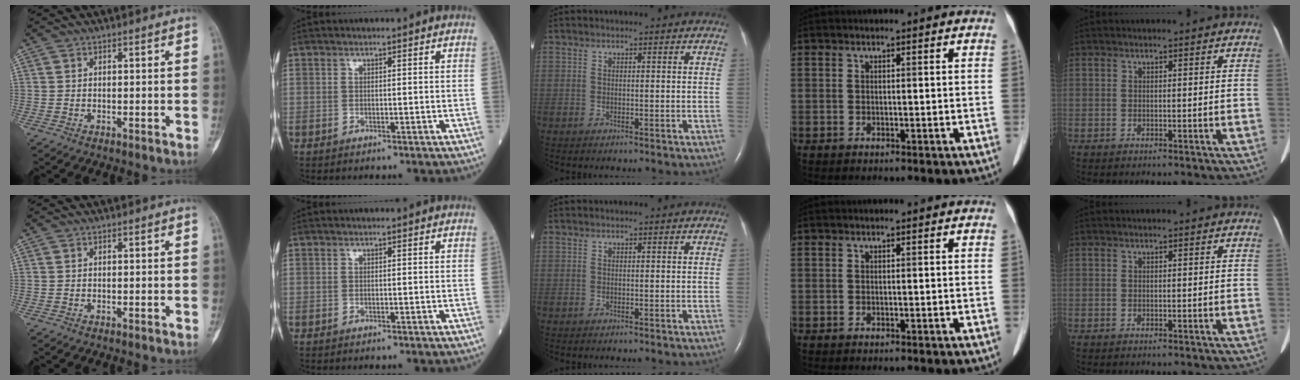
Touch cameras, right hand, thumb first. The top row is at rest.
{}